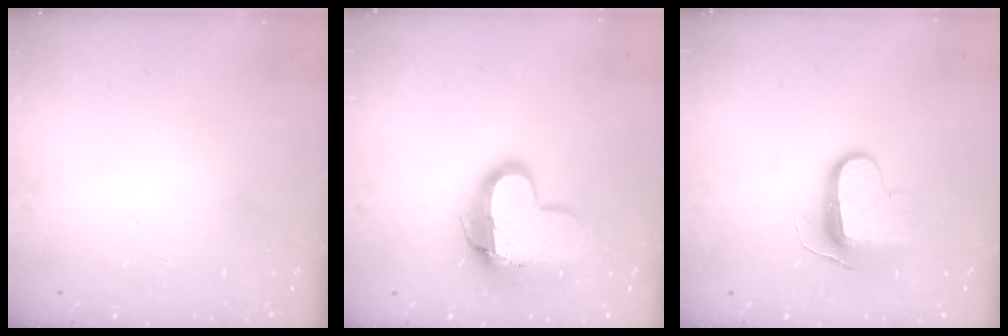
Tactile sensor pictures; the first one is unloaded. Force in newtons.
{"total": 14.2, "press": 14.2, "slide": 1.1}
{"total": 9.2, "press": 9.2, "slide": 0.9}